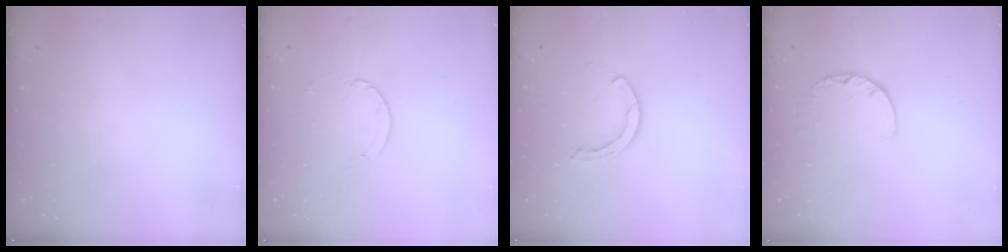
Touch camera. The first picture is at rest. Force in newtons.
{"total": 2.5, "press": 2.4, "slide": 0.2}
{"total": 2.4, "press": 2.4, "slide": 0.0}
{"total": 3.0, "press": 2.9, "slide": 0.4}